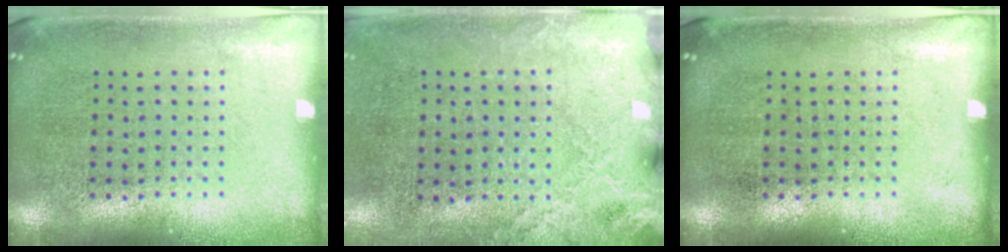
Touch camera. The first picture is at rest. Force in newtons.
{"total": 2.4, "press": 2.1, "slide": 1.2}
{"total": 0.0}